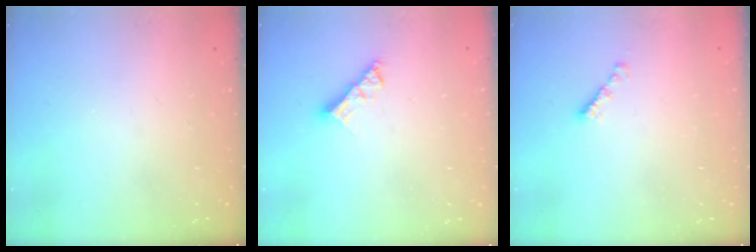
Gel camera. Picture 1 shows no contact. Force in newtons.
{"total": 6.6, "press": 6.6, "slide": 0.6}
{"total": 2.1, "press": 2.0, "slide": 0.7}